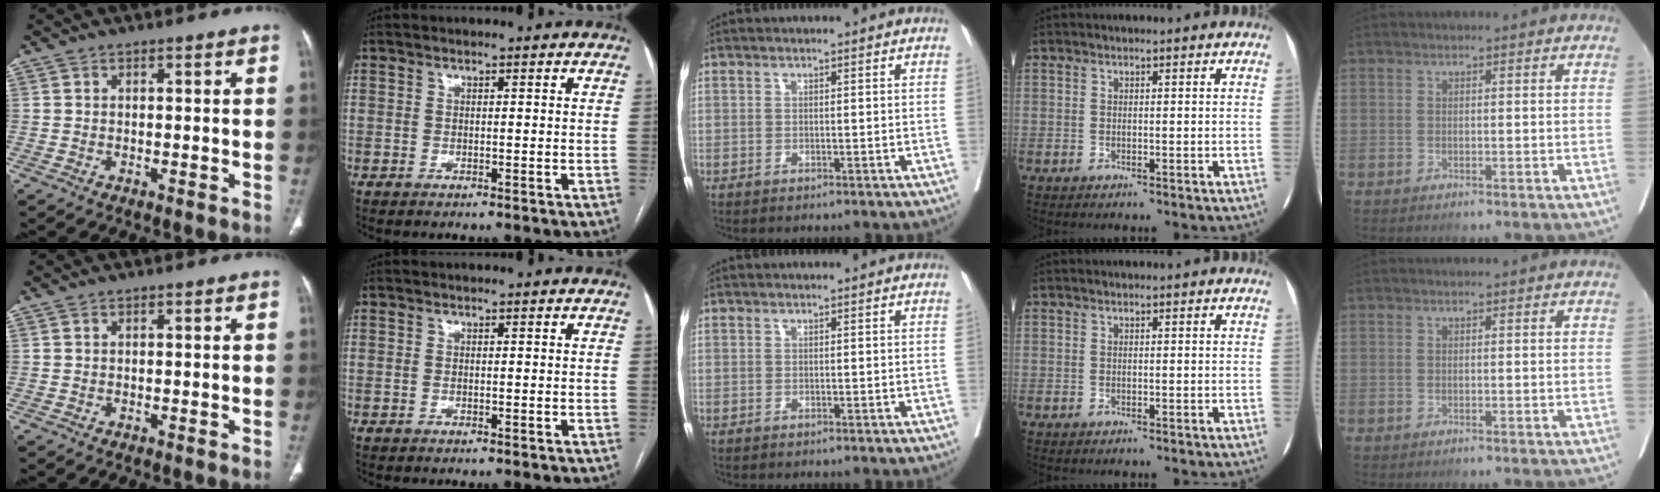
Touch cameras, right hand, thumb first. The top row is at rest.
{}